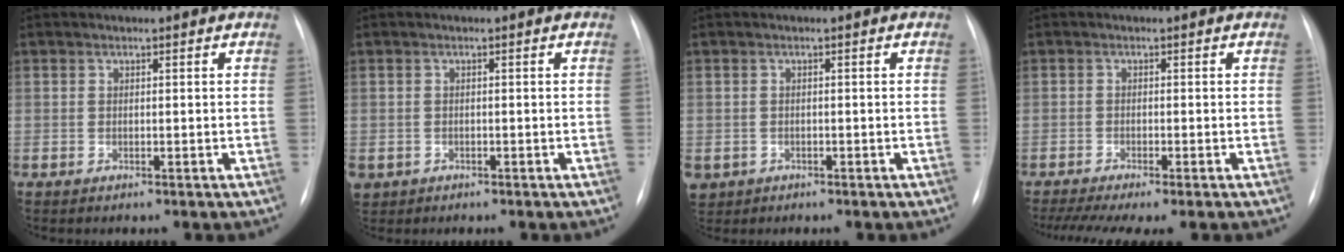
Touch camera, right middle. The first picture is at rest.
{"total": 2.9, "force": [-1.5, 2.3, 0.8], "torque": [-0.018, -0.002, -0.020]}
{"total": 3.8, "force": [-2.0, 3.1, 0.9], "torque": [-0.023, -0.001, -0.027]}
{"total": 8.7, "force": [-6.8, 0.9, 5.3], "torque": [-0.080, -0.009, -0.106]}